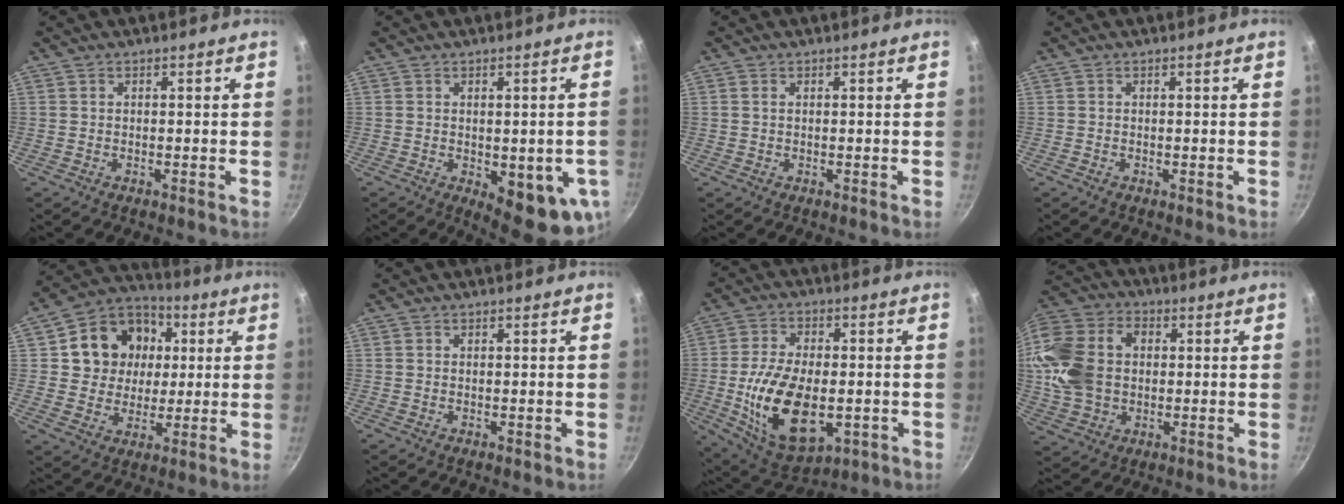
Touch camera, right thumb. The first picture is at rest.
{"total": 12.4, "force": [-3.1, 5.1, 10.9], "torque": [-0.099, -0.015, -0.030]}
{"total": 0.6, "force": [0.2, 0.3, 0.5], "torque": [-0.010, 0.001, 0.003]}
{"total": 0.0}
{"total": 14.9, "force": [3.1, 12.9, 6.7], "torque": [-0.090, 0.016, 0.047]}
{"total": 0.0}
{"total": 18.3, "force": [-3.1, 10.3, 14.8], "torque": [-0.259, 0.002, -0.040]}
{"total": 18.5, "force": [1.5, 13.9, 12.1], "torque": [-0.233, 0.026, 0.023]}